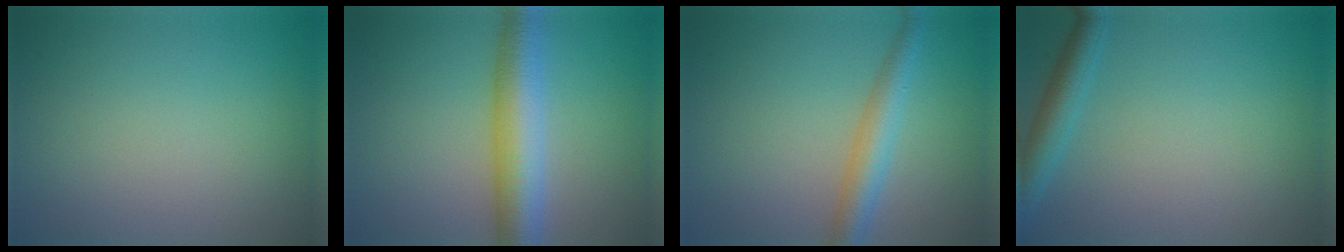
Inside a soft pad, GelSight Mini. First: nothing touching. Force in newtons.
{"total": 6.6, "press": 6.6, "slide": 0.0}
{"total": 3.5, "press": 3.5, "slide": 0.0}
{"total": 3.0, "press": 3.0, "slide": 0.2}